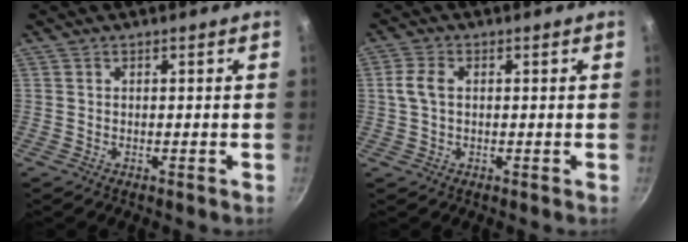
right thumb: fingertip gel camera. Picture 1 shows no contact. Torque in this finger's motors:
{"motor_torque": [-0.26, 0.27, 0.66, -0.03, 0.04]}